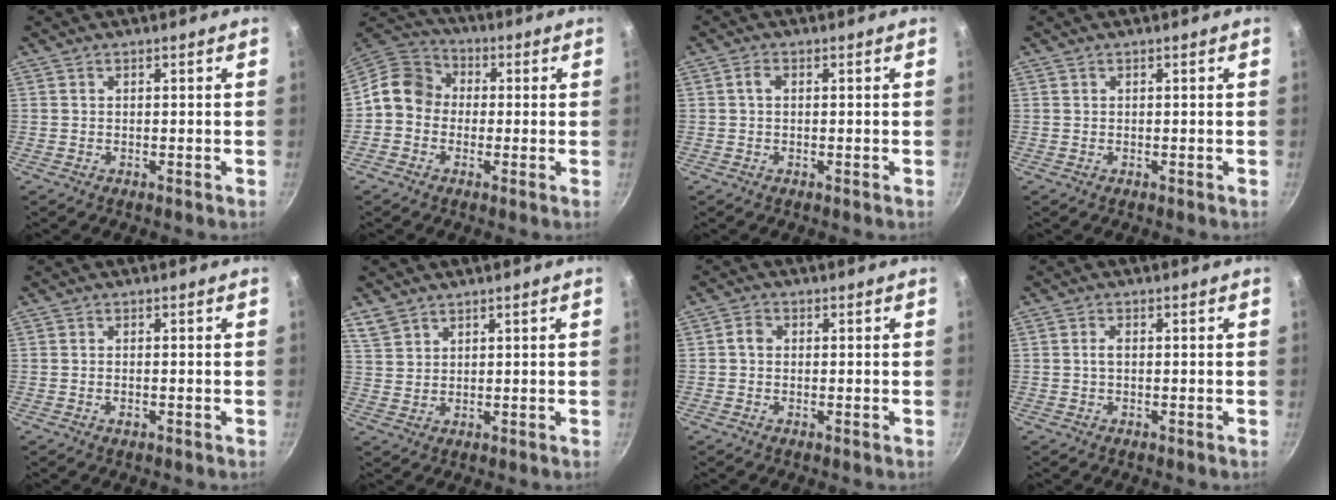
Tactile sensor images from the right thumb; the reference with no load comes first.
{"total": 9.5, "force": [-0.4, 8.3, 4.6], "torque": [-0.051, 0.030, -0.034]}
{"total": 1.4, "force": [0.1, 0.9, 1.0], "torque": [-0.020, 0.006, 0.002]}
{"total": 0.0}
{"total": 1.1, "force": [-0.4, 0.5, 0.9], "torque": [-0.019, 0.003, -0.008]}
{"total": 3.7, "force": [2.9, 2.1, 1.1], "torque": [-0.015, -0.002, 0.063]}
{"total": 2.1, "force": [0.1, 1.8, 1.2], "torque": [-0.017, 0.009, -0.003]}
{"total": 1.4, "force": [0.0, 0.8, 1.2], "torque": [-0.024, 0.005, -0.002]}